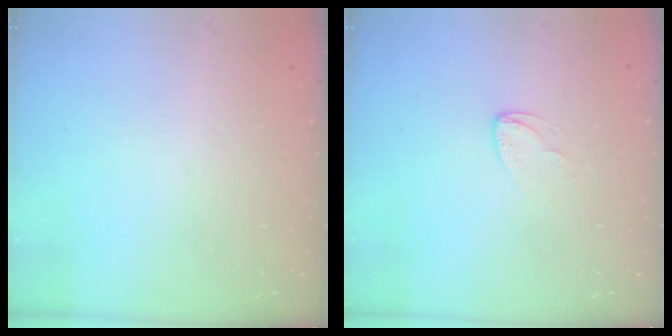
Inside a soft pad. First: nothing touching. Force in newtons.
{"total": 2.9, "press": 2.9, "slide": 0.2}